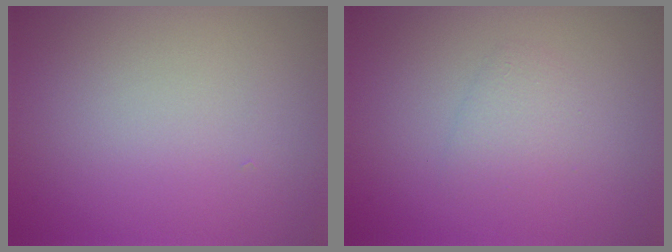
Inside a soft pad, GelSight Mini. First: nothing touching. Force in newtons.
{"total": 1.5, "press": 1.5, "slide": 0.1}